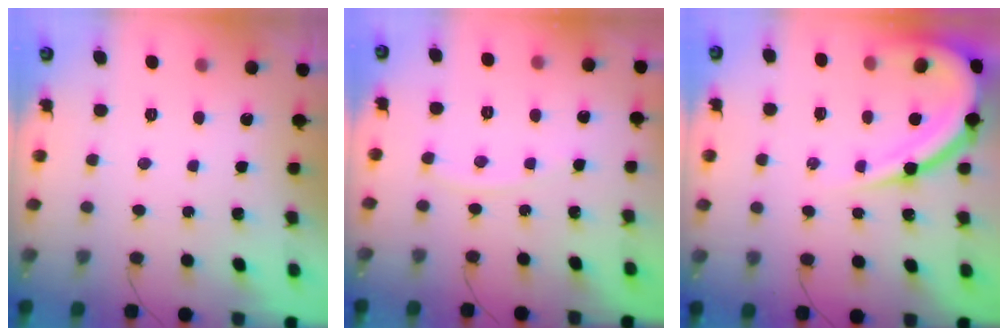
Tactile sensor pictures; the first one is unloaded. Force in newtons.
{"total": 3.8, "press": 3.8, "slide": 0.5}
{"total": 12.8, "press": 12.8, "slide": 1.2}